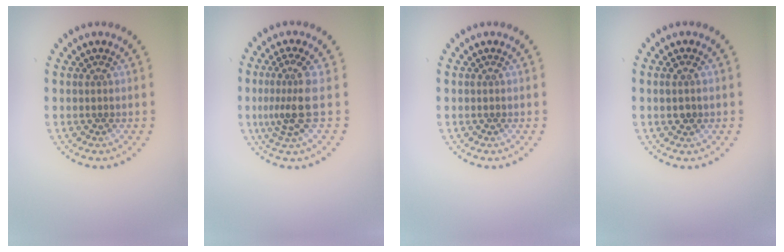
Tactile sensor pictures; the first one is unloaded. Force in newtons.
{"total": 3.3, "press": 2.3, "slide": 2.3}
{"total": 0.0}
{"total": 1.4, "press": 1.3, "slide": 0.3}